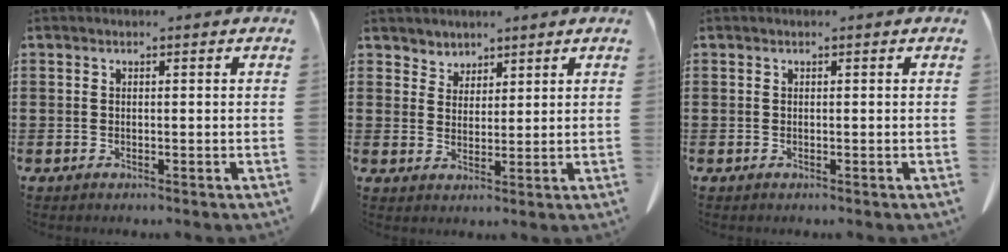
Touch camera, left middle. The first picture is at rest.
{"total": 3.2, "force": [2.7, 1.7, -0.2], "torque": [-0.009, 0.000, 0.052]}
{"total": 0.0}